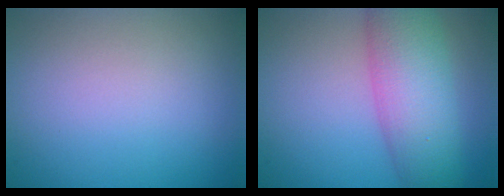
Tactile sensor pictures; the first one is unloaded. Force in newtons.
{"total": 7.8, "press": 7.8, "slide": 0.3}